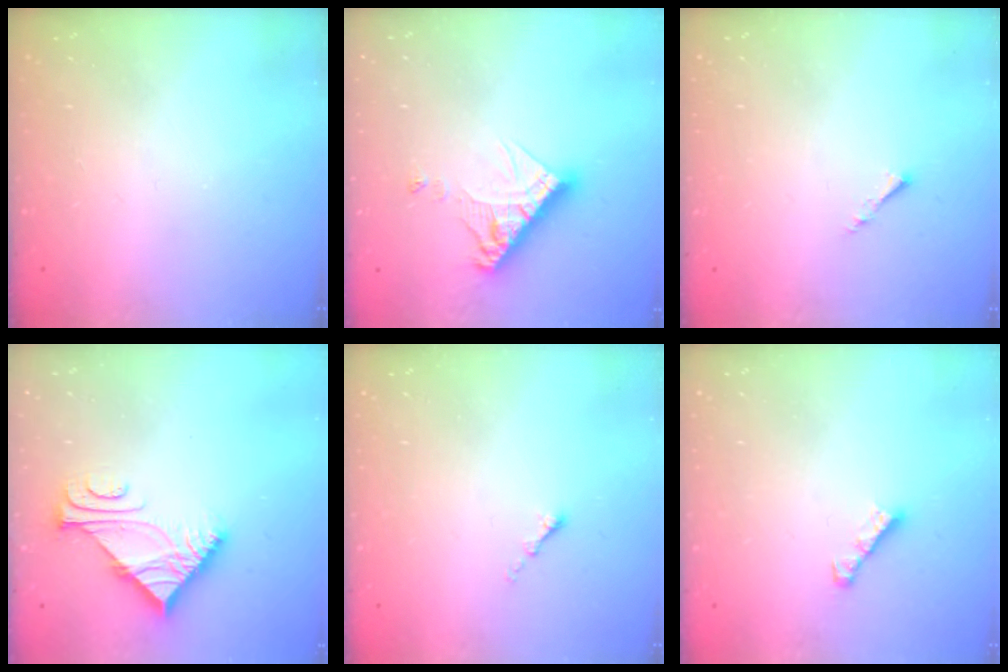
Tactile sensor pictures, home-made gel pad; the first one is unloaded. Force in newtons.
{"total": 11.3, "press": 11.2, "slide": 1.0}
{"total": 1.1, "press": 1.0, "slide": 0.3}
{"total": 6.2, "press": 6.2, "slide": 0.4}
{"total": 1.1, "press": 1.0, "slide": 0.5}
{"total": 3.0, "press": 3.0, "slide": 0.3}